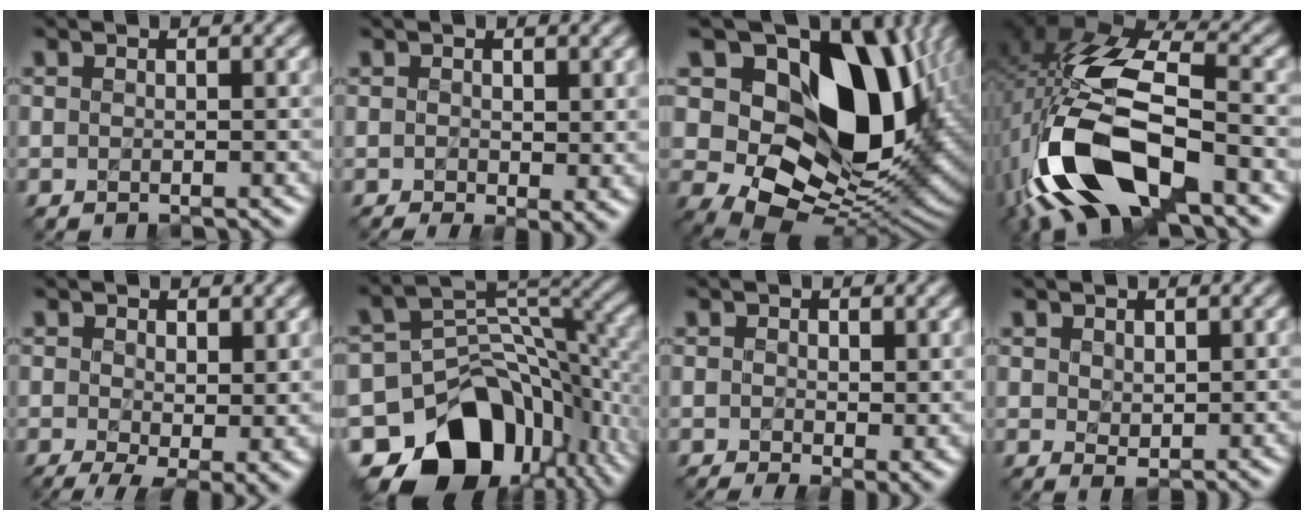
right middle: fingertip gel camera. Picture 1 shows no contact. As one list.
[{"total": 3.0, "force": [-0.5, 1.4, 2.6], "torque": [-0.039, -0.011, -0.007]}, {"total": 16.7, "force": [4.6, 11.4, 11.3], "torque": [-0.174, 0.000, 0.084]}, {"total": 14.8, "force": [-5.4, 7.2, 11.8], "torque": [-0.252, -0.013, -0.096]}, {"total": 5.4, "force": [-0.9, 2.3, 4.9], "torque": [-0.085, -0.014, -0.008]}, {"total": 14.3, "force": [-8.1, 9.8, 6.6], "torque": [-0.124, -0.003, -0.122]}, {"total": 3.4, "force": [-0.5, 1.6, 3.0], "torque": [-0.043, -0.010, -0.006]}, {"total": 1.2, "force": [1.0, 0.6, 0.3], "torque": [-0.010, -0.004, 0.024]}]